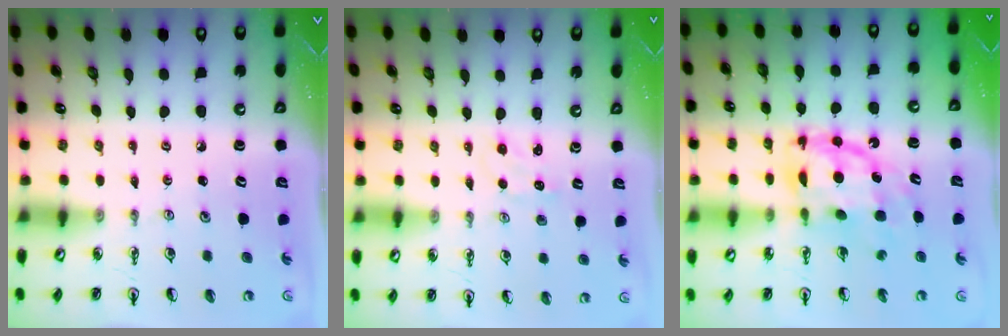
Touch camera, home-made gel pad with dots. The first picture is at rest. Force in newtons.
{"total": 1.5, "press": 1.4, "slide": 0.3}
{"total": 11.9, "press": 11.9, "slide": 1.0}